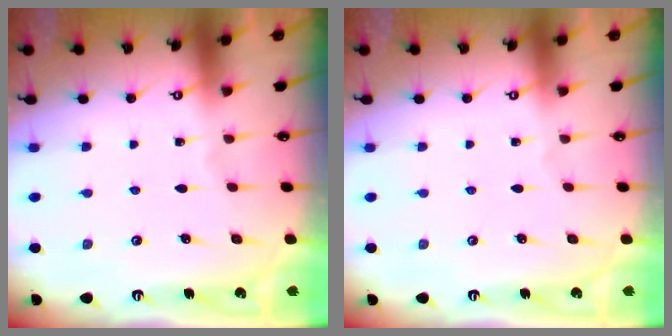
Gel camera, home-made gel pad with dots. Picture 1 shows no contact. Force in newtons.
{"total": 0.0}